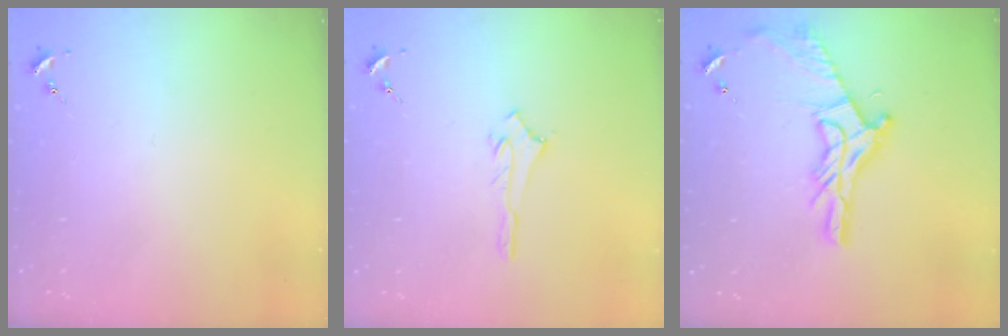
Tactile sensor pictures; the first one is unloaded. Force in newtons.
{"total": 2.6, "press": 2.6, "slide": 0.2}
{"total": 16.0, "press": 16.0, "slide": 1.1}